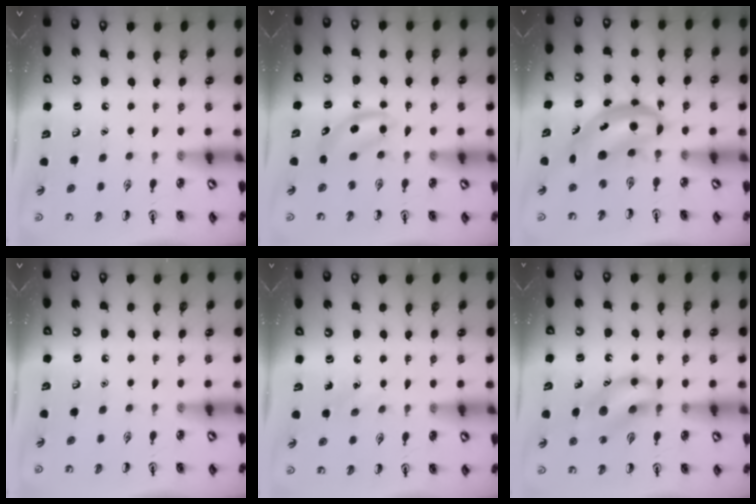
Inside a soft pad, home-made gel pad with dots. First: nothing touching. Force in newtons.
{"total": 4.2, "press": 4.2, "slide": 0.8}
{"total": 6.0, "press": 5.8, "slide": 1.7}
{"total": 0.0}
{"total": 3.7, "press": 3.5, "slide": 1.3}
{"total": 13.3, "press": 13.1, "slide": 2.2}